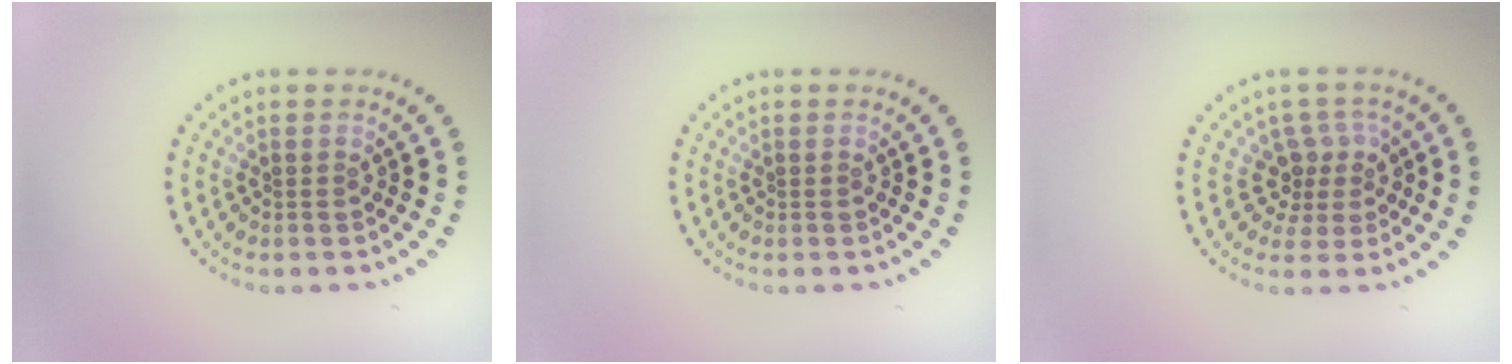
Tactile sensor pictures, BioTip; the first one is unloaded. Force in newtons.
{"total": 0.0}
{"total": 2.9, "press": 2.1, "slide": 2.0}